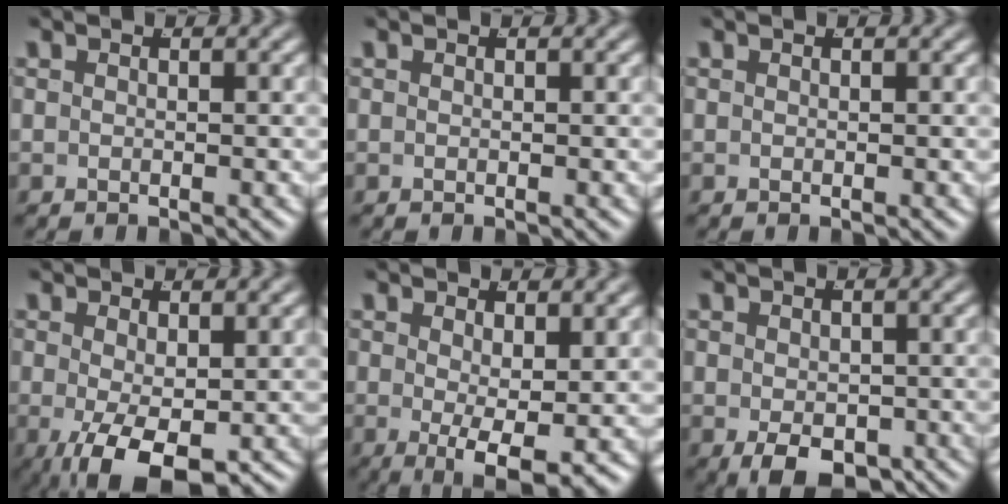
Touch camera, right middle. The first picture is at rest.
{"total": 0.0}
{"total": 0.0}
{"total": 6.6, "force": [-3.0, 2.4, 5.4], "torque": [-0.097, -0.046, -0.020]}
{"total": 5.4, "force": [-1.8, 1.4, 4.9], "torque": [-0.071, -0.034, -0.009]}
{"total": 4.3, "force": [-2.5, 1.8, 3.0], "torque": [-0.042, -0.031, -0.019]}